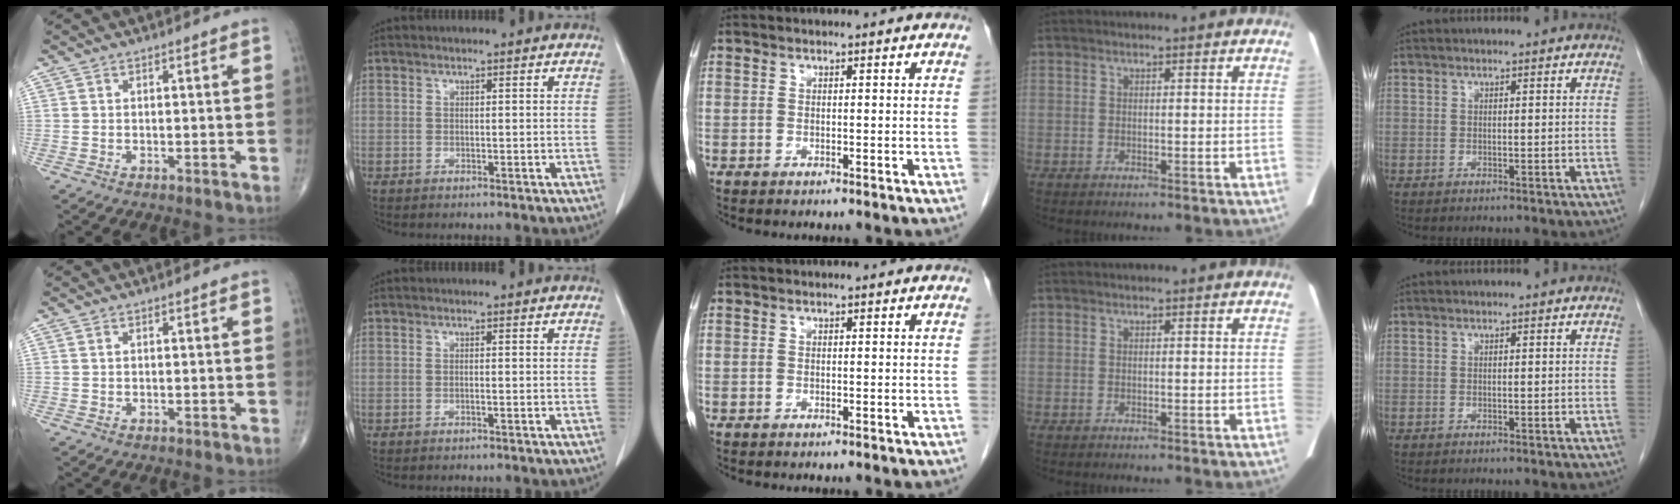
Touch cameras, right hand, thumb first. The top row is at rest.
{"thumb": {"total": 0.5, "force": [0.2, 0.3, 0.4], "torque": [-0.008, 0.004, 0.005]}, "index": {"total": 0.5, "force": [-0.1, 0.0, 0.5], "torque": [-0.010, 0.001, -0.003]}}